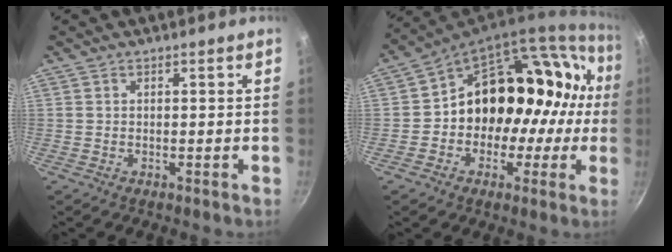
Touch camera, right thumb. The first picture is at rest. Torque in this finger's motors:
{"motor_torque": [2.27, 2.74, 0.32, -0.29, 0.28]}